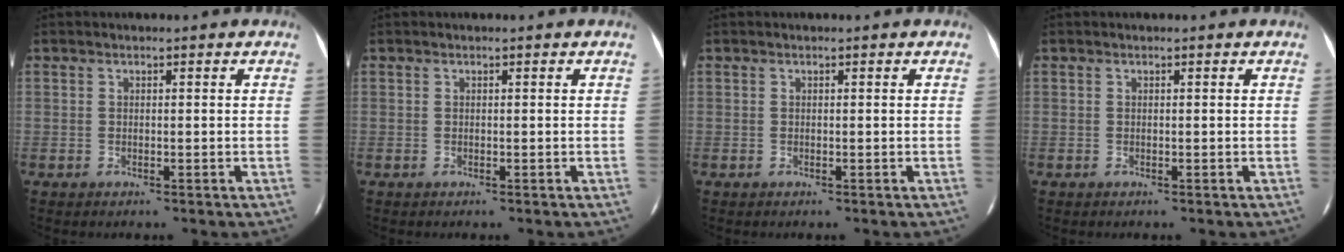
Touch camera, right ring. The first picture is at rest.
{"total": 0.0}
{"total": 0.0}
{"total": 0.0}